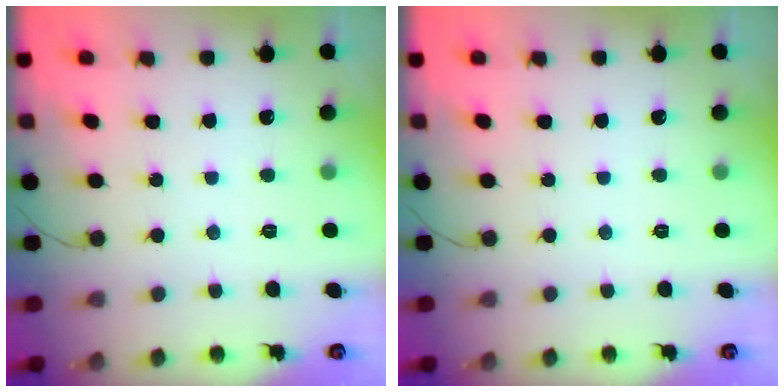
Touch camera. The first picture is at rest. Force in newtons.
{"total": 0.0}